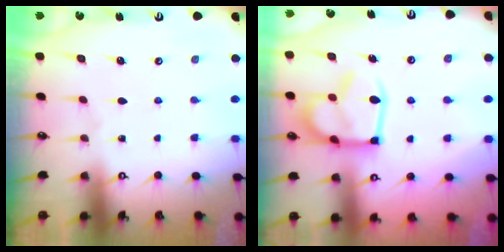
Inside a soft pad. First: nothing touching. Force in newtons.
{"total": 9.0, "press": 8.9, "slide": 1.5}